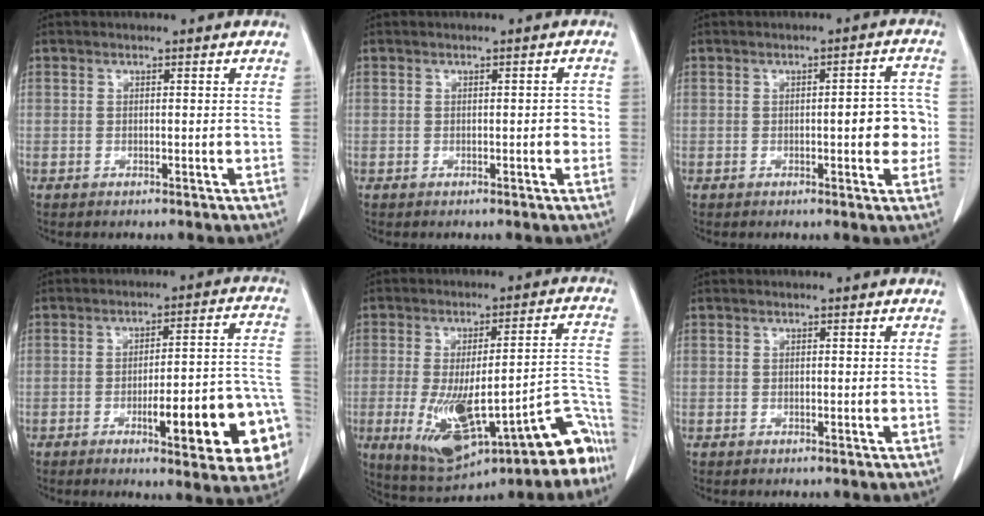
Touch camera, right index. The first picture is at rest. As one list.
[{"total": 1.7, "force": [-0.2, 0.7, 1.5], "torque": [-0.014, 0.003, -0.003]}, {"total": 5.5, "force": [-0.6, 1.6, 5.2], "torque": [-0.060, 0.010, -0.008]}, {"total": 16.6, "force": [-5.9, 2.8, 15.2], "torque": [-0.119, 0.027, -0.064]}, {"total": 20.4, "force": [-10.2, 6.6, 16.4], "torque": [-0.170, 0.034, -0.128]}, {"total": 0.0}]